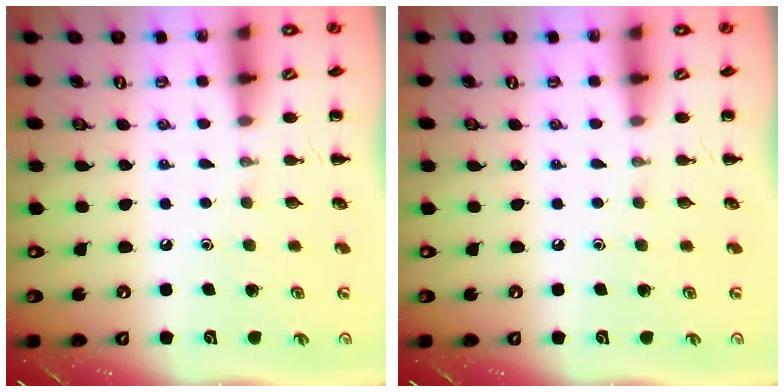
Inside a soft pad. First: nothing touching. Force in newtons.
{"total": 0.0}